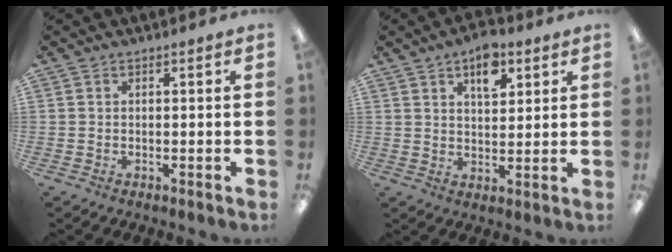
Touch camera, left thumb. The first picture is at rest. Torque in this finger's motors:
{"motor_torque": [-0.07, 0.06, -0.14, -0.20, 0.03]}